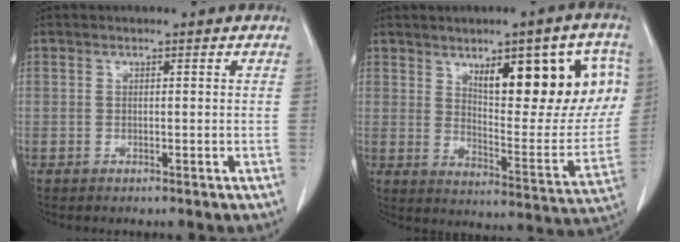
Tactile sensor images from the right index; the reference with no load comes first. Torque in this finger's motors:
{"motor_torque": [1.12, 0.97, 0.38, 0.13]}